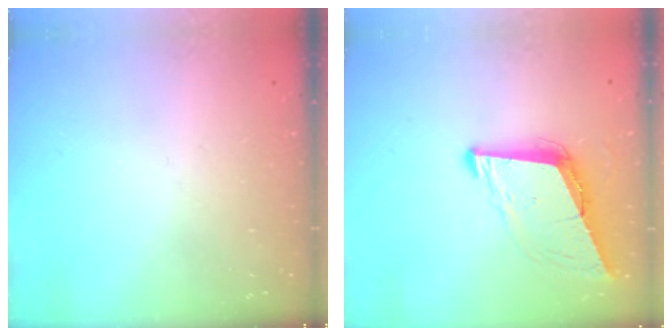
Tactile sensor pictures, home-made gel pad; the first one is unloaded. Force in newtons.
{"total": 9.1, "press": 8.3, "slide": 3.7}